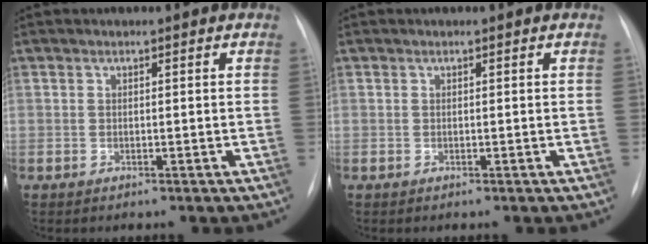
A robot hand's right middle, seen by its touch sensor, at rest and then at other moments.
{"total": 0.0}